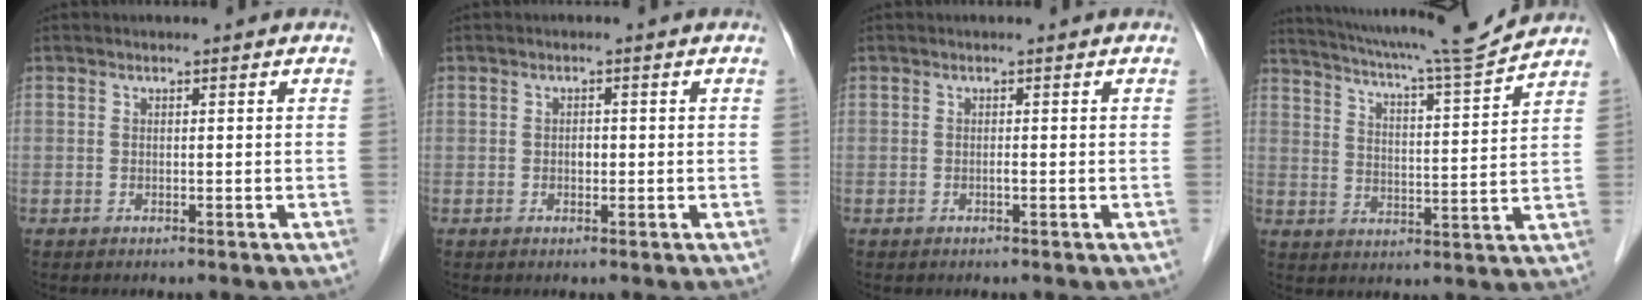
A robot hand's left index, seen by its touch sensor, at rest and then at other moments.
{"total": 0.9, "force": [-0.1, 0.6, 0.7], "torque": [-0.012, 0.002, -0.002]}
{"total": 0.0}
{"total": 14.2, "force": [13.2, -1.3, 4.9], "torque": [-0.093, -0.023, 0.194]}